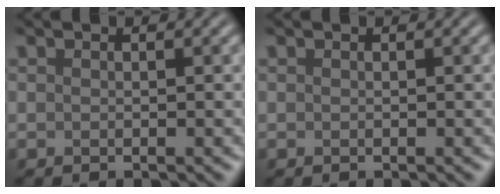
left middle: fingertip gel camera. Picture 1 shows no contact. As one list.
[{"total": 0.0}]